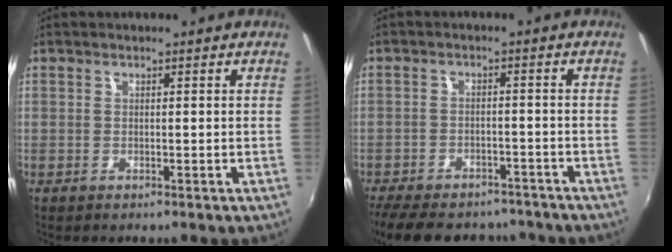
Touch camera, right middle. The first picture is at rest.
{"total": 18.0, "force": [-14.8, 7.4, 7.2], "torque": [-0.170, 0.000, -0.205]}